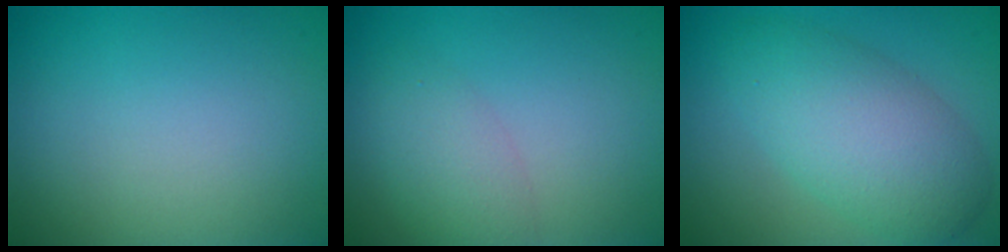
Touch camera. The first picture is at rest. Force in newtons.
{"total": 3.0, "press": 3.0, "slide": 0.1}
{"total": 6.4, "press": 6.4, "slide": 0.2}